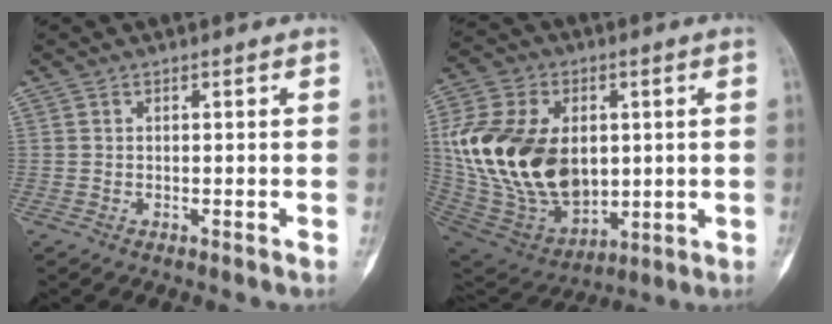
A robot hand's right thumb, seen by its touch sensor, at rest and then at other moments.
{"total": 26.6, "force": [2.0, 17.6, 19.8], "torque": [-0.371, -0.013, 0.061]}